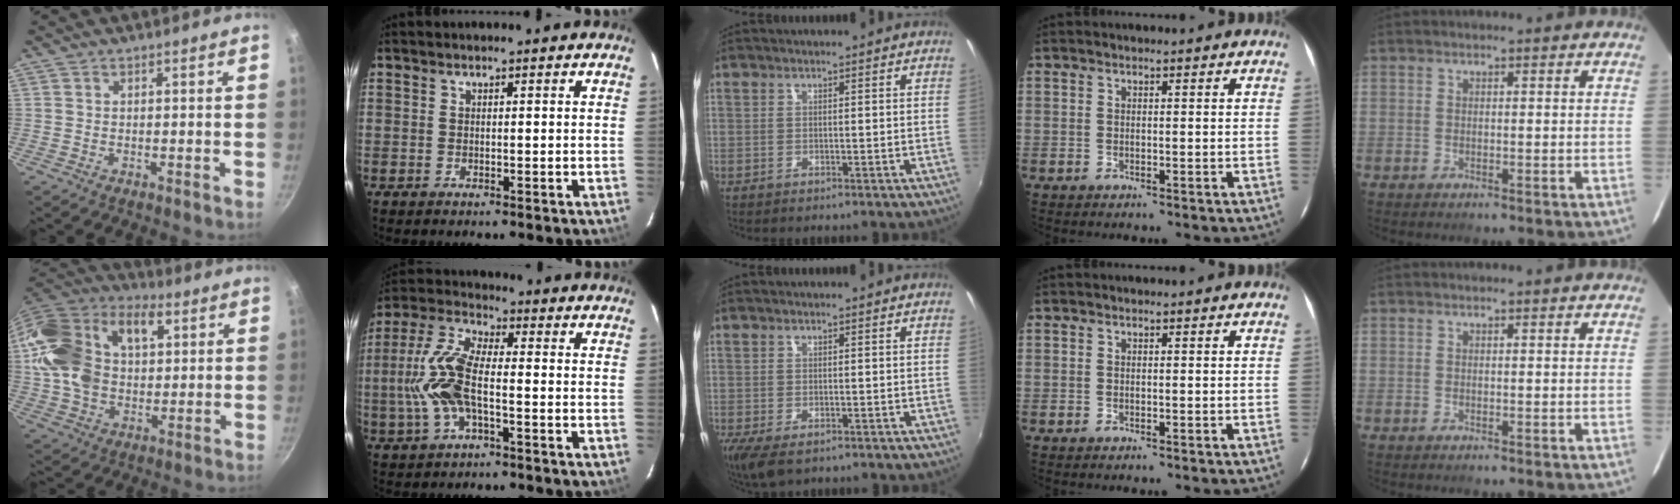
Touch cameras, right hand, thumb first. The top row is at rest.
{"thumb": {"total": 23.9, "force": [5.7, 15.9, 16.9], "torque": [-0.308, 0.024, 0.090]}, "index": {"total": 12.0, "force": [-2.1, 4.7, 10.8], "torque": [-0.241, 0.008, -0.045]}, "middle": {"total": 5.9, "force": [-3.4, 2.5, 4.1], "torque": [-0.084, -0.029, -0.052]}}